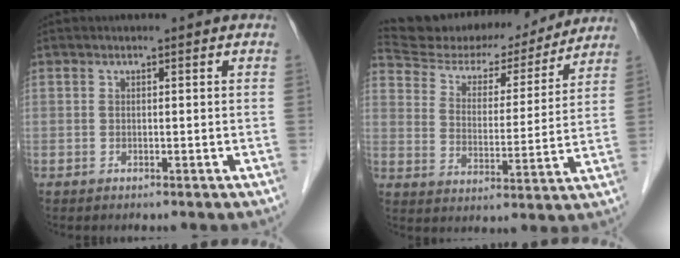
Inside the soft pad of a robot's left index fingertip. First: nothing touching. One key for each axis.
{"total": 19.4, "fx": 18.1, "fy": 5.1, "fz": 4.7, "tx": -0.080, "ty": 0.012, "tz": 0.265}